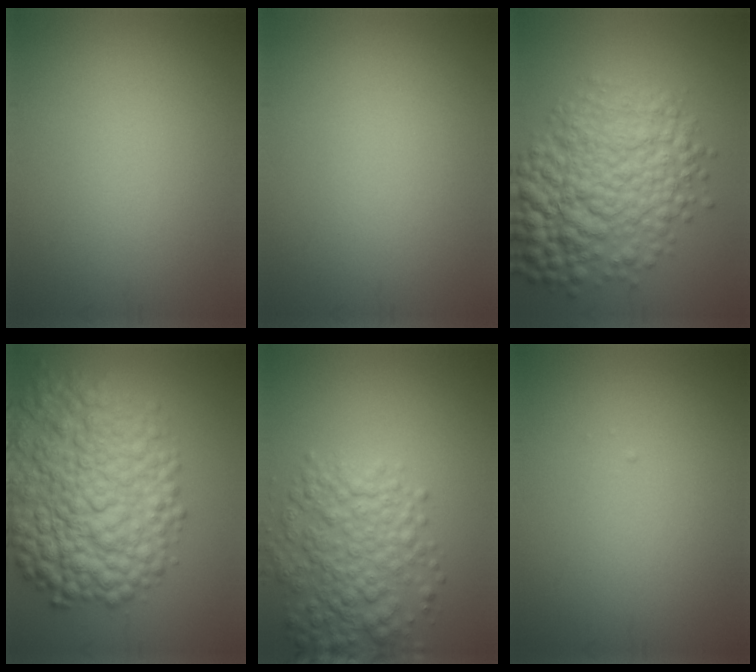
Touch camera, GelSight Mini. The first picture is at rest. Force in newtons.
{"total": 0.0}
{"total": 10.1, "press": 10.1, "slide": 0.1}
{"total": 11.4, "press": 11.4, "slide": 0.3}
{"total": 6.2, "press": 6.2, "slide": 0.3}
{"total": 0.0}